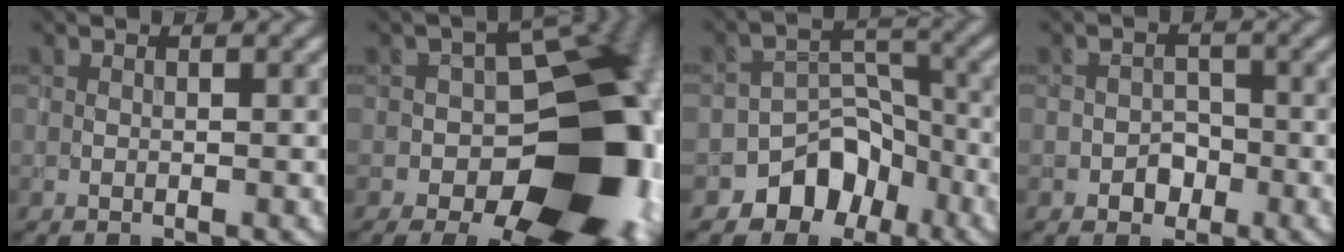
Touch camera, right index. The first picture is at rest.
{"total": 17.8, "force": [-5.3, 11.2, 12.7], "torque": [-0.112, 0.019, -0.081]}
{"total": 6.5, "force": [-4.5, 4.3, 1.8], "torque": [-0.003, 0.006, -0.068]}
{"total": 2.1, "force": [-1.1, 1.6, 0.8], "torque": [-0.008, 0.004, -0.020]}